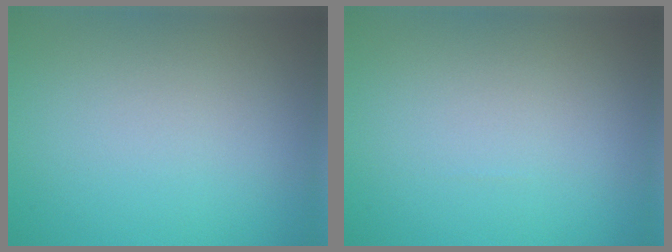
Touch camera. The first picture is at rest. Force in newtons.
{"total": 0.0}